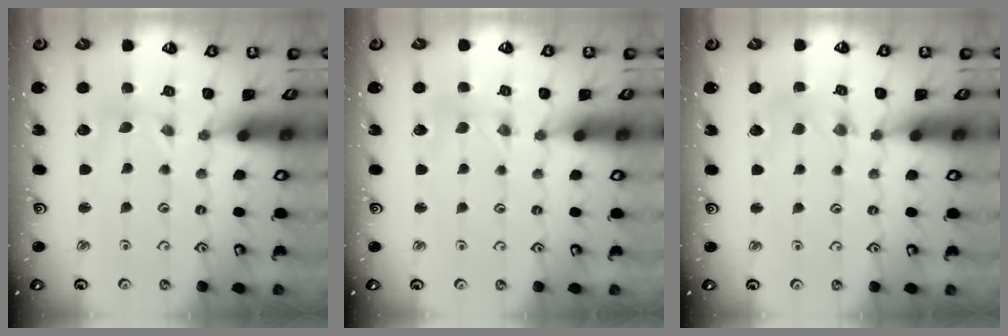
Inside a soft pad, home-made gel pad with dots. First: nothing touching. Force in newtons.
{"total": 0.0}
{"total": 2.6, "press": 2.6, "slide": 0.3}